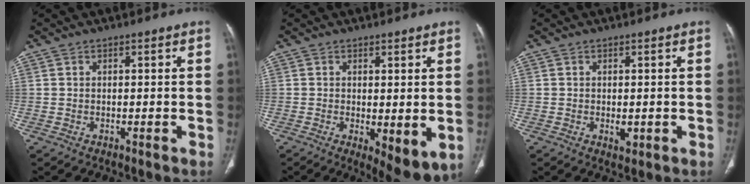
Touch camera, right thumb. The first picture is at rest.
{"total": 7.1, "force": [-1.1, 2.5, 6.6], "torque": [-0.097, -0.025, -0.011]}
{"total": 1.9, "force": [-0.3, 1.0, 1.5], "torque": [-0.023, -0.004, -0.001]}